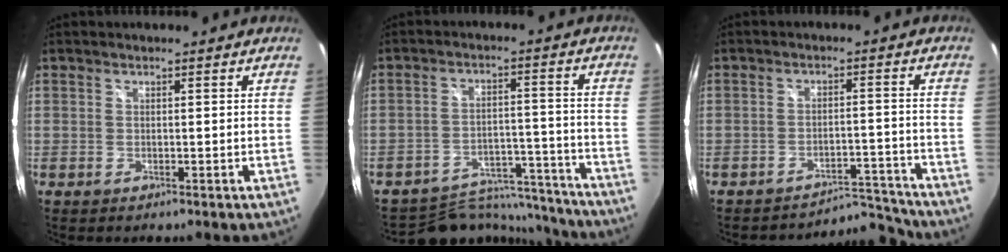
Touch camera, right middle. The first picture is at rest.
{"total": 14.1, "force": [-13.4, 3.5, 2.6], "torque": [-0.049, 0.019, -0.186]}
{"total": 6.7, "force": [-6.6, 0.3, -1.3], "torque": [0.017, 0.025, -0.098]}